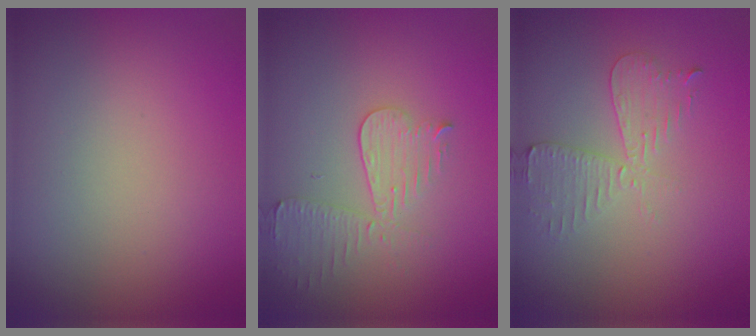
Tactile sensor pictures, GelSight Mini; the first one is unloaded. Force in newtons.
{"total": 3.7, "press": 3.3, "slide": 1.6}
{"total": 2.6, "press": 2.5, "slide": 0.5}